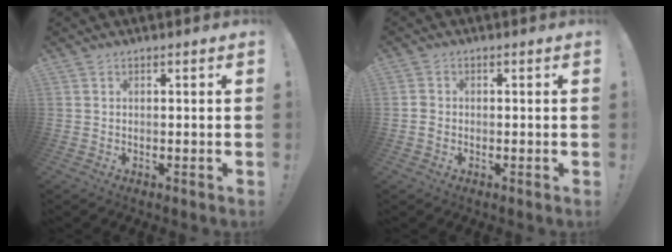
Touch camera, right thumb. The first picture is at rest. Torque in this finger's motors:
{"motor_torque": [-0.05, -0.07, 0.03, 0.26, -0.01]}